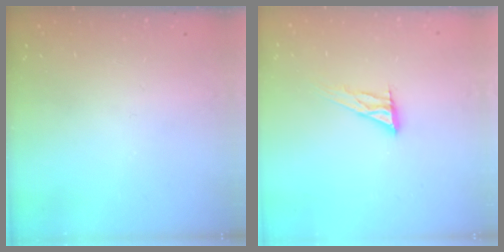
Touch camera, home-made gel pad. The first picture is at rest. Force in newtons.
{"total": 9.2, "press": 9.1, "slide": 0.7}